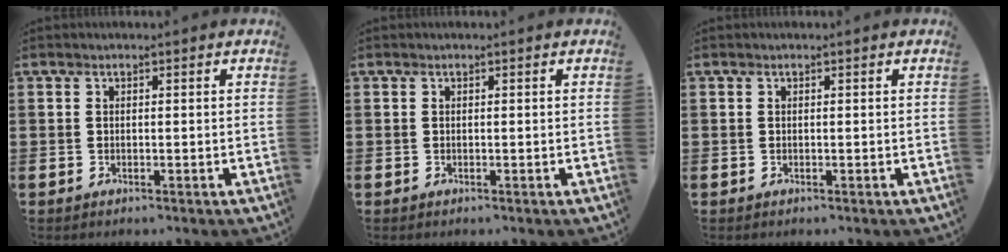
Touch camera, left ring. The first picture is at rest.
{"total": 0.0}
{"total": 0.0}